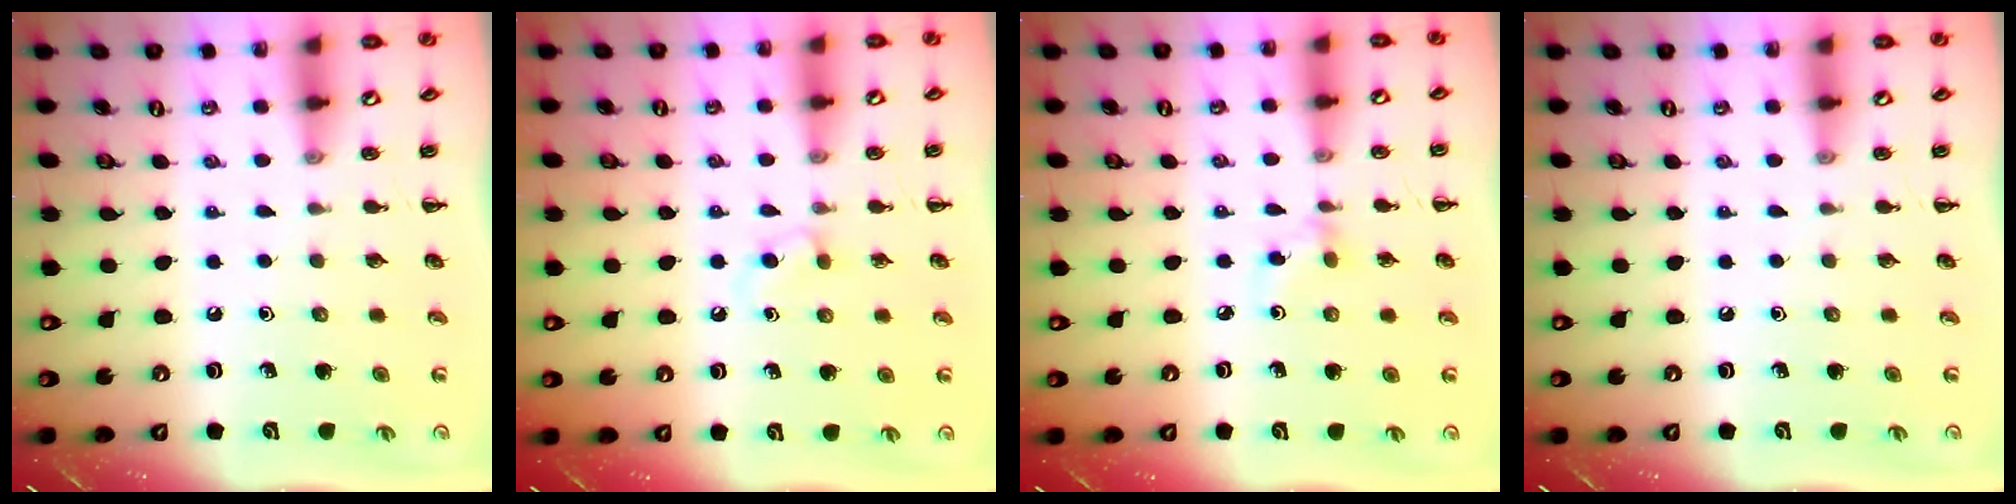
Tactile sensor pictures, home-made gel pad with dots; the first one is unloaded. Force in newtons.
{"total": 2.9, "press": 2.6, "slide": 1.3}
{"total": 2.8, "press": 2.6, "slide": 1.0}
{"total": 0.0}